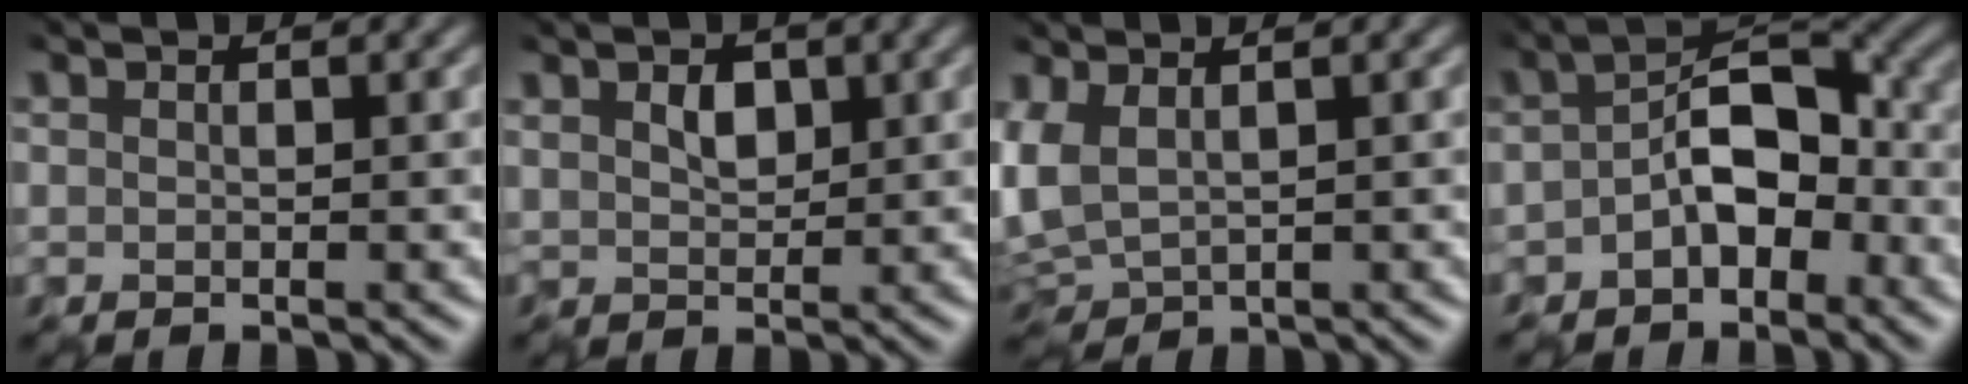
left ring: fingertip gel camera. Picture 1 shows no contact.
{"total": 1.8, "force": [0.8, 1.3, 1.0], "torque": [-0.020, 0.007, 0.014]}
{"total": 2.8, "force": [0.7, 1.6, 2.2], "torque": [-0.067, 0.010, 0.016]}
{"total": 5.2, "force": [-1.6, 3.1, 3.8], "torque": [-0.052, 0.017, -0.038]}